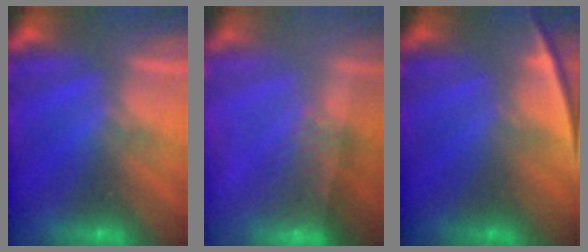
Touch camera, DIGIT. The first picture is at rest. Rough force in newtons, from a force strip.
{"total": 6.3}
{"total": 2.4}